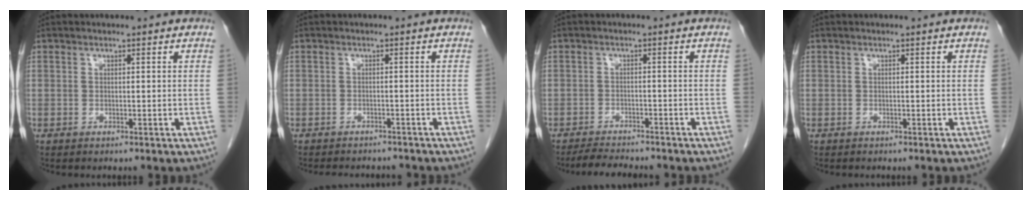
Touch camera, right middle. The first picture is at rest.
{"total": 6.0, "force": [-5.6, 1.7, 1.4], "torque": [-0.018, -0.003, -0.068]}
{"total": 5.6, "force": [-5.2, 0.8, 1.9], "torque": [-0.035, -0.015, -0.083]}
{"total": 0.0}